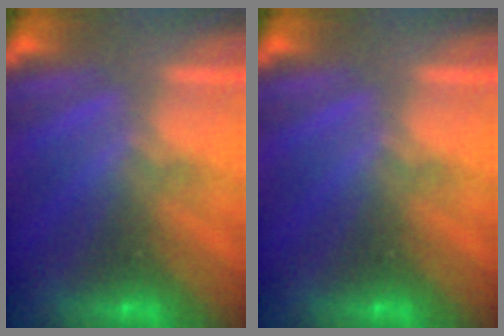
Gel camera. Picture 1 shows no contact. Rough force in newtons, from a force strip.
{"total": 0.0}